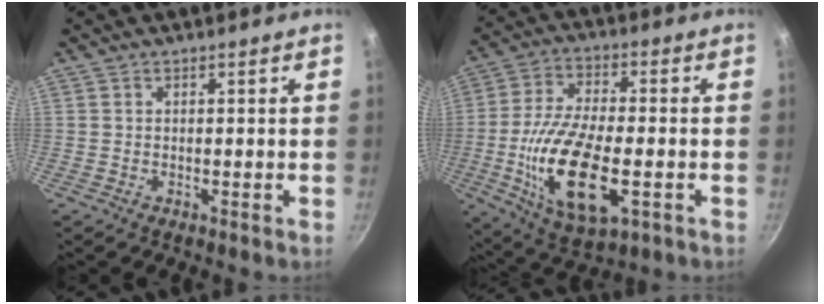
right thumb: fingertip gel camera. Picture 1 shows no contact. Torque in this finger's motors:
{"motor_torque": [0.92, 2.70, 1.39, 0.76, 0.56]}